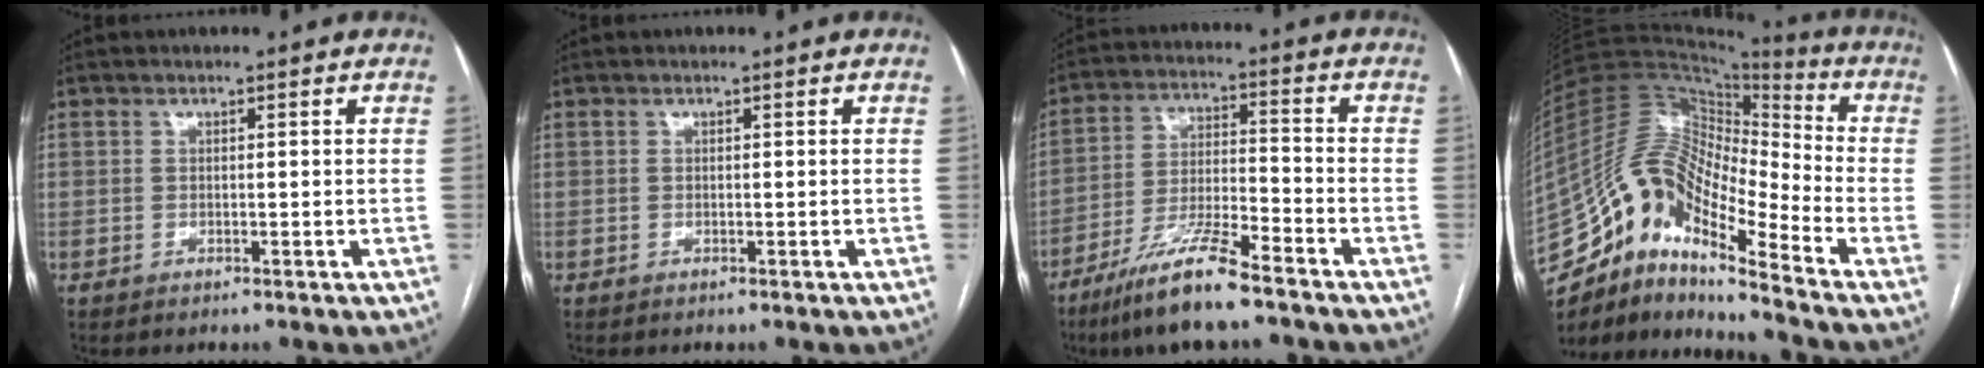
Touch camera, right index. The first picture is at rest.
{"total": 0.0}
{"total": 11.6, "force": [-8.5, 0.8, 7.8], "torque": [-0.153, -0.024, -0.157]}
{"total": 17.4, "force": [-12.5, 4.1, 11.3], "torque": [-0.215, 0.035, -0.228]}